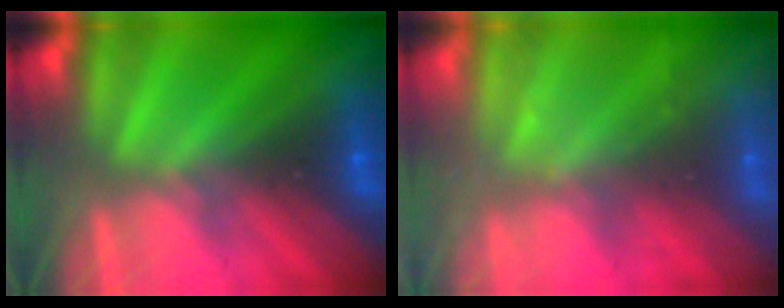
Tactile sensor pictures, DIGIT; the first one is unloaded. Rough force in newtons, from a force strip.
{"total": 2.3}